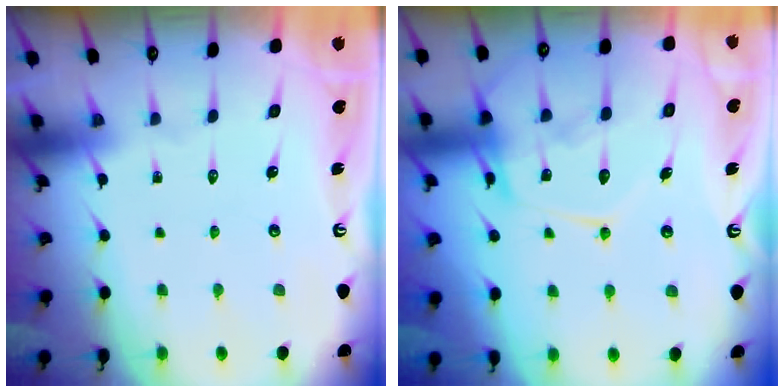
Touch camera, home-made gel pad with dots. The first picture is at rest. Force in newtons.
{"total": 17.3, "press": 17.3, "slide": 1.6}